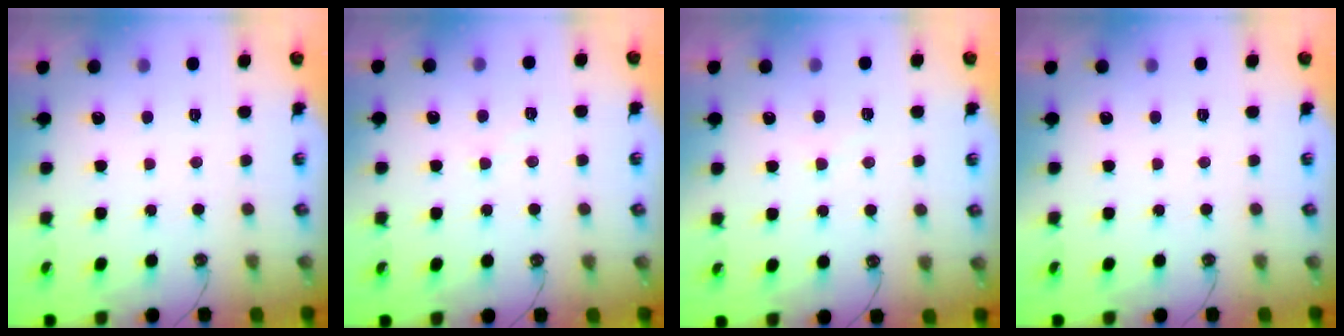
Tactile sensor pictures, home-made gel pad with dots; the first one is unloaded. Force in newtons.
{"total": 1.7, "press": 1.6, "slide": 0.1}
{"total": 4.3, "press": 4.2, "slide": 0.5}
{"total": 0.0}